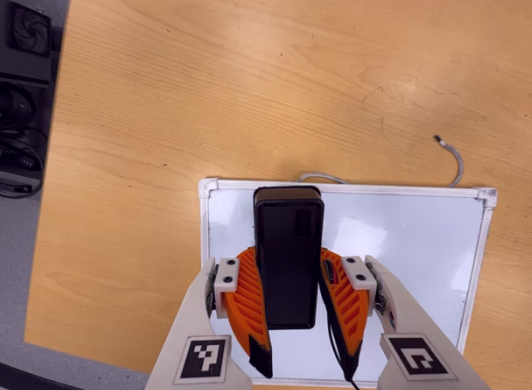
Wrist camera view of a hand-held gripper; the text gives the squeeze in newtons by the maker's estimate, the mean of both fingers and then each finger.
{"total": 7.8, "left": 6.9, "right": 8.7}